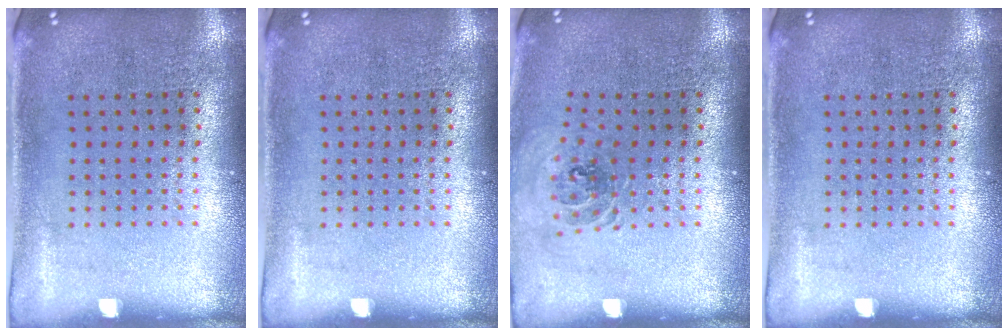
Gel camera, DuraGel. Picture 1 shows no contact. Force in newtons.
{"total": 0.0}
{"total": 0.8, "press": 0.8, "slide": 0.1}
{"total": 0.0}